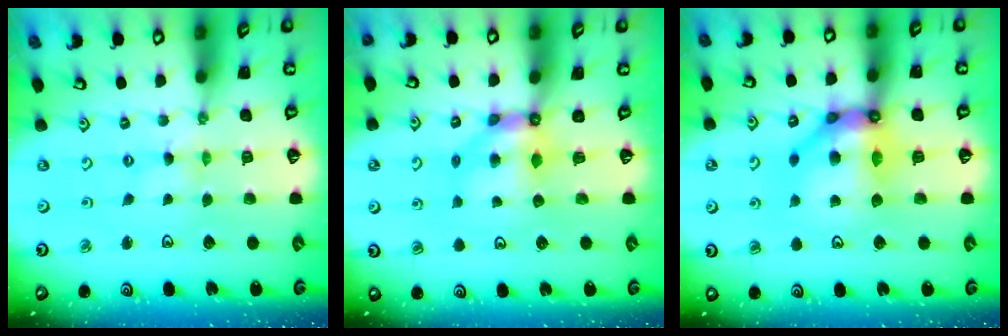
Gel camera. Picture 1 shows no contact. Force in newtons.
{"total": 6.0, "press": 6.0, "slide": 0.3}
{"total": 13.5, "press": 13.4, "slide": 1.8}